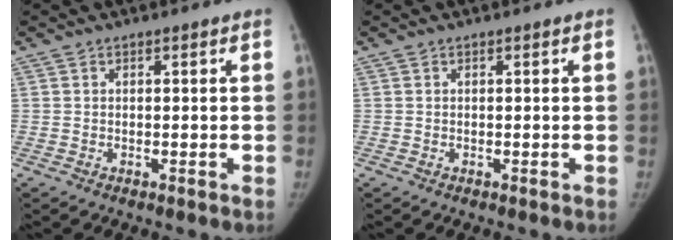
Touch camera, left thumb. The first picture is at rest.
{"total": 0.0}